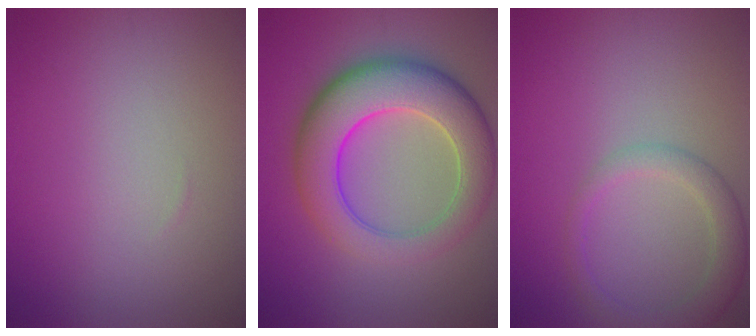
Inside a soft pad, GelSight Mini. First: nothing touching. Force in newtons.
{"total": 8.9, "press": 8.9, "slide": 0.2}
{"total": 2.9, "press": 2.9, "slide": 0.2}